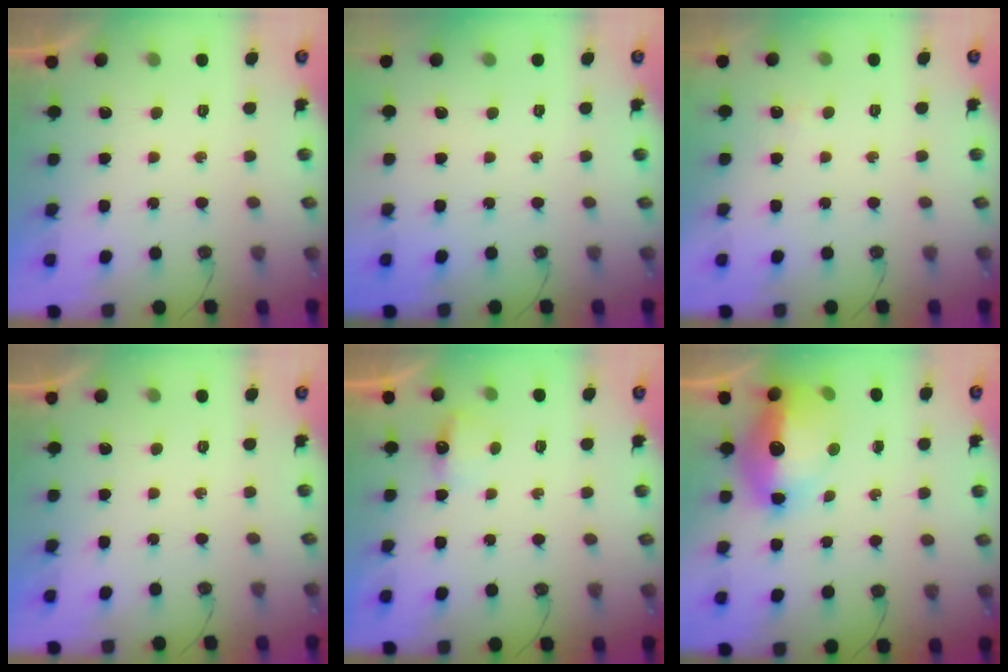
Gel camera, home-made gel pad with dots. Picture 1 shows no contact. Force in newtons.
{"total": 0.0}
{"total": 12.8, "press": 2.8, "slide": 12.5}
{"total": 0.0}
{"total": 4.0, "press": 3.9, "slide": 0.7}
{"total": 15.9, "press": 15.3, "slide": 4.2}